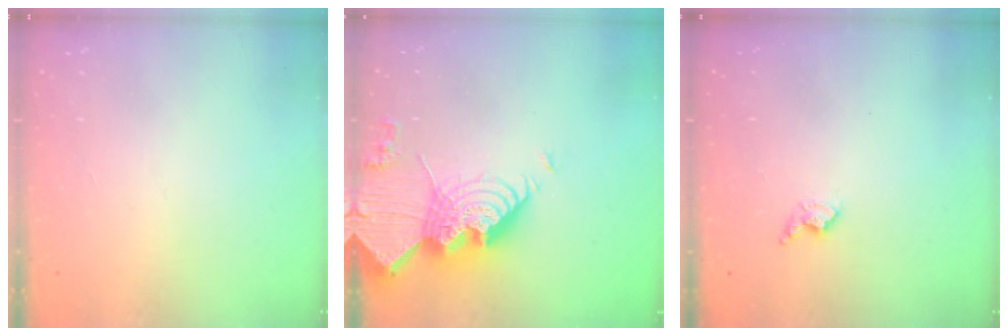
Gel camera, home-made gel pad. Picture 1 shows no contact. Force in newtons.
{"total": 24.8, "press": 24.6, "slide": 2.6}
{"total": 4.0, "press": 3.9, "slide": 0.8}